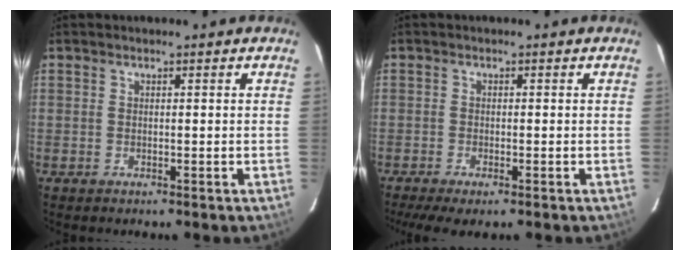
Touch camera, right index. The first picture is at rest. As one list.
[{"total": 5.4, "force": [-3.9, 1.1, 3.6], "torque": [-0.083, -0.022, -0.066]}]